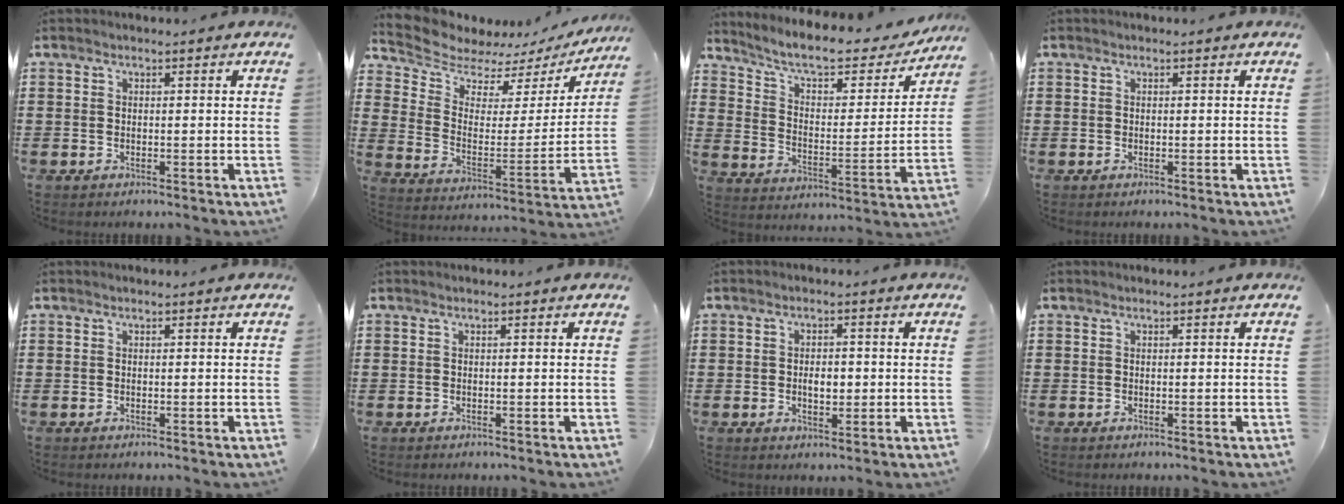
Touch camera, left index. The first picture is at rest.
{"total": 6.9, "force": [6.2, 2.6, 1.5], "torque": [-0.070, -0.039, 0.110]}
{"total": 7.0, "force": [5.7, 1.7, 3.7], "torque": [-0.089, -0.037, 0.092]}
{"total": 0.0}
{"total": 0.0}
{"total": 0.0}
{"total": 2.9, "force": [-0.2, 1.6, 2.4], "torque": [-0.040, 0.000, -0.008]}
{"total": 0.0}